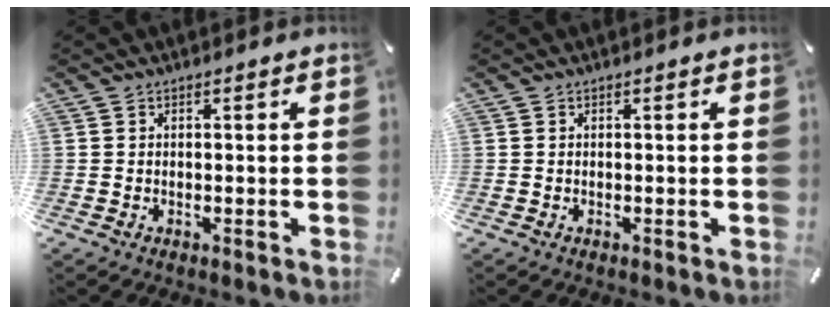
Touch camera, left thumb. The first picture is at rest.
{"total": 0.0}